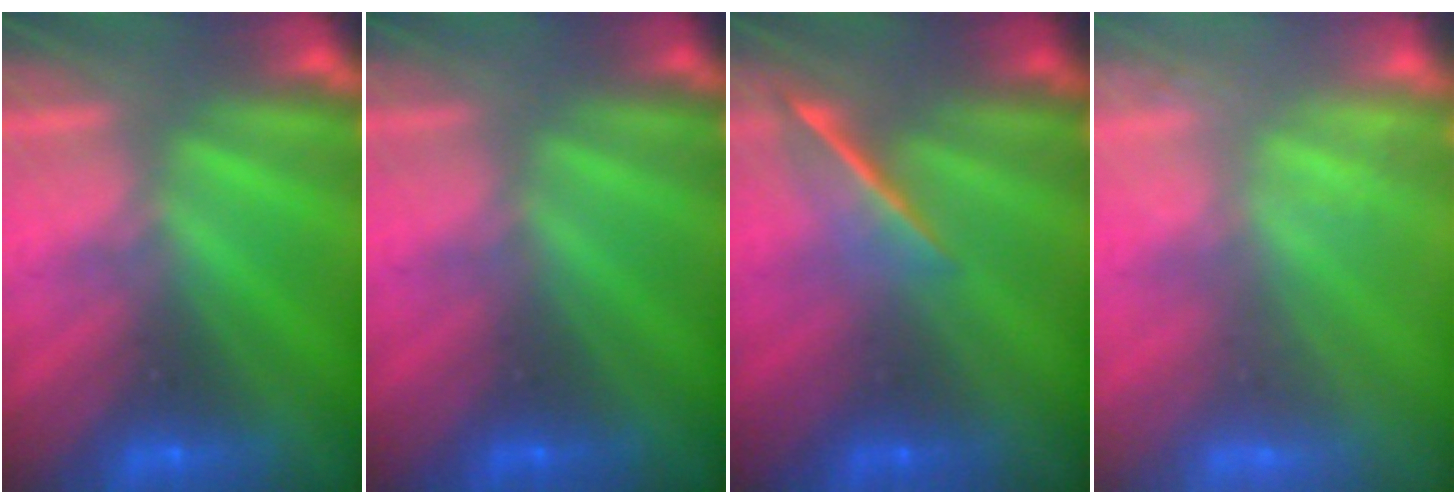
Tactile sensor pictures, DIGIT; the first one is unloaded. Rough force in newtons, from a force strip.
{"total": 2.4}
{"total": 1.6}
{"total": 2.0}